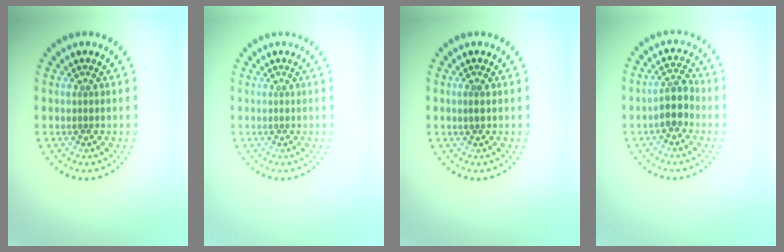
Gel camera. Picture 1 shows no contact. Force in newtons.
{"total": 0.0}
{"total": 0.7, "press": 0.7, "slide": 0.3}
{"total": 2.7, "press": 2.4, "slide": 1.2}